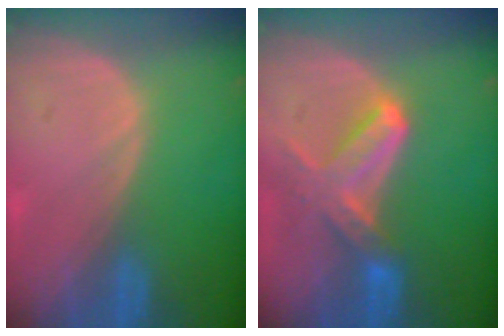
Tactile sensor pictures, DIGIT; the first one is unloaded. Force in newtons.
{"total": 6.7, "press": 6.6, "slide": 1.3}